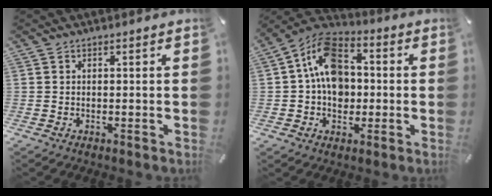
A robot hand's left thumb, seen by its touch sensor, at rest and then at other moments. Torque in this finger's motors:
{"motor_torque": [1.70, 3.10, 1.00, 0.56, 0.26]}